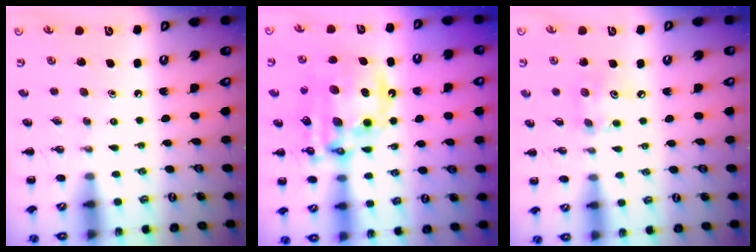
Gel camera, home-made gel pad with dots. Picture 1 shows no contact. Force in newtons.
{"total": 18.7, "press": 18.1, "slide": 4.6}
{"total": 5.8, "press": 5.7, "slide": 1.0}